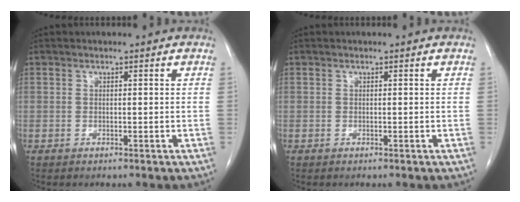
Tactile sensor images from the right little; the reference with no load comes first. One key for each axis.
{"total": 0.0}